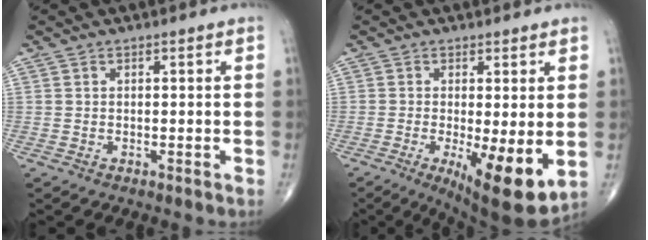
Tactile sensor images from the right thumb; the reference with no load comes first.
{"total": 11.6, "force": [-2.2, 3.1, 10.9], "torque": [-0.167, -0.030, -0.028]}